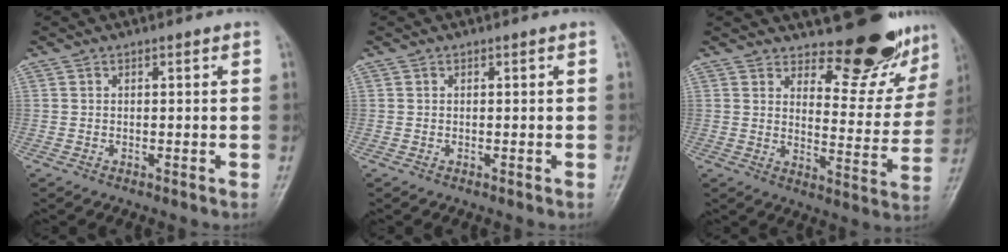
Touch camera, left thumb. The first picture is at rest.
{"total": 0.0}
{"total": 15.4, "force": [13.0, 5.2, 6.4], "torque": [-0.037, -0.121, 0.167]}